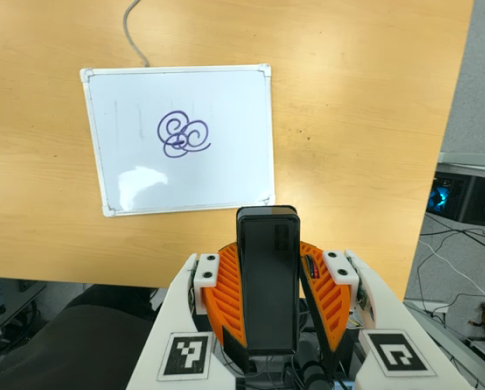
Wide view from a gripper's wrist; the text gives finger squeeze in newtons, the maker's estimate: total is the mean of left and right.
{"total": 6.3, "left": 5.4, "right": 7.3}